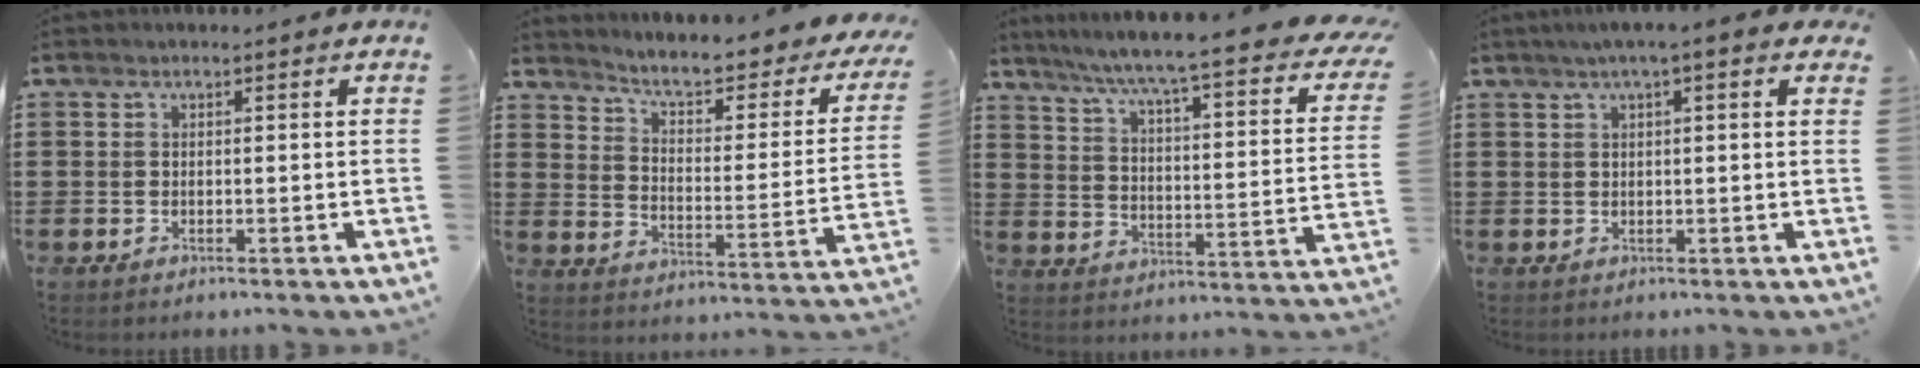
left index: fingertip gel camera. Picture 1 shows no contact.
{"total": 4.9, "force": [3.8, 0.6, 2.9], "torque": [-0.068, -0.037, 0.054]}
{"total": 5.9, "force": [4.5, -0.8, 3.7], "torque": [-0.091, -0.046, 0.064]}
{"total": 2.6, "force": [1.4, 0.2, 2.2], "torque": [-0.046, 0.005, 0.024]}